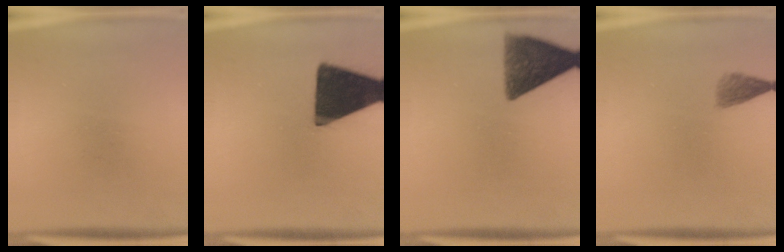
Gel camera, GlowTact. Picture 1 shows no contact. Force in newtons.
{"total": 18.3}
{"total": 10.4}
{"total": 2.2}